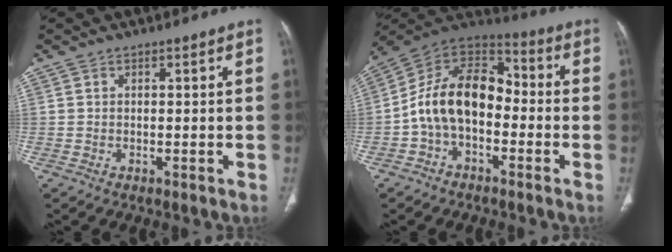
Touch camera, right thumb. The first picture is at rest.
{"total": 14.7, "force": [-2.6, 9.5, 10.9], "torque": [-0.172, 0.059, -0.058]}